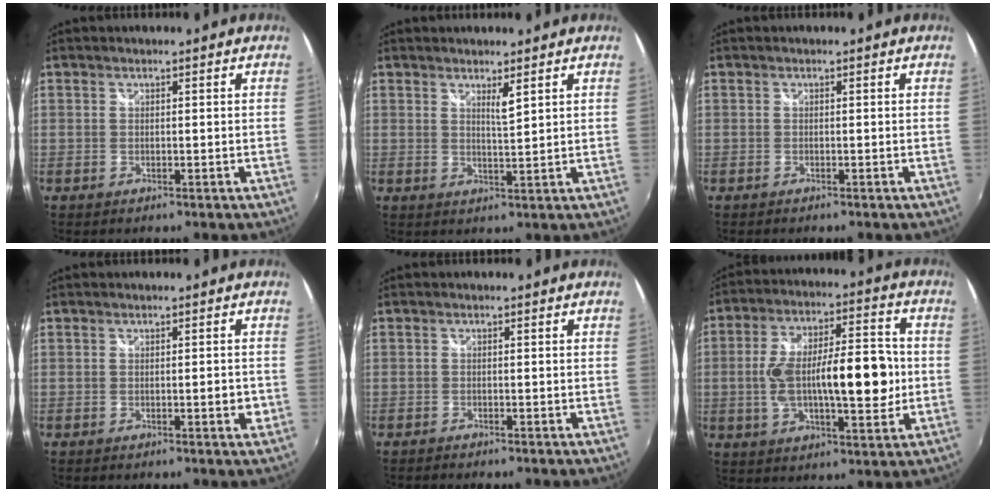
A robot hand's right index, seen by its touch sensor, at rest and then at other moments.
{"total": 2.6, "force": [1.5, 0.1, 2.1], "torque": [-0.035, -0.003, 0.024]}
{"total": 0.6, "force": [-0.5, 0.3, -0.2], "torque": [-0.001, -0.004, -0.011]}
{"total": 1.9, "force": [-0.4, 0.7, 1.8], "torque": [-0.023, 0.003, -0.003]}
{"total": 1.3, "force": [-1.2, 0.3, 0.2], "torque": [-0.012, -0.008, -0.022]}
{"total": 17.2, "force": [-1.5, 6.1, 16.0], "torque": [-0.276, 0.011, -0.021]}